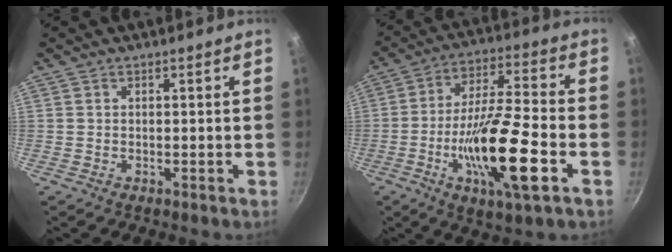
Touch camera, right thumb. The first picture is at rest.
{"total": 18.7, "force": [-5.8, 4.4, 17.2], "torque": [-0.305, 0.024, -0.108]}